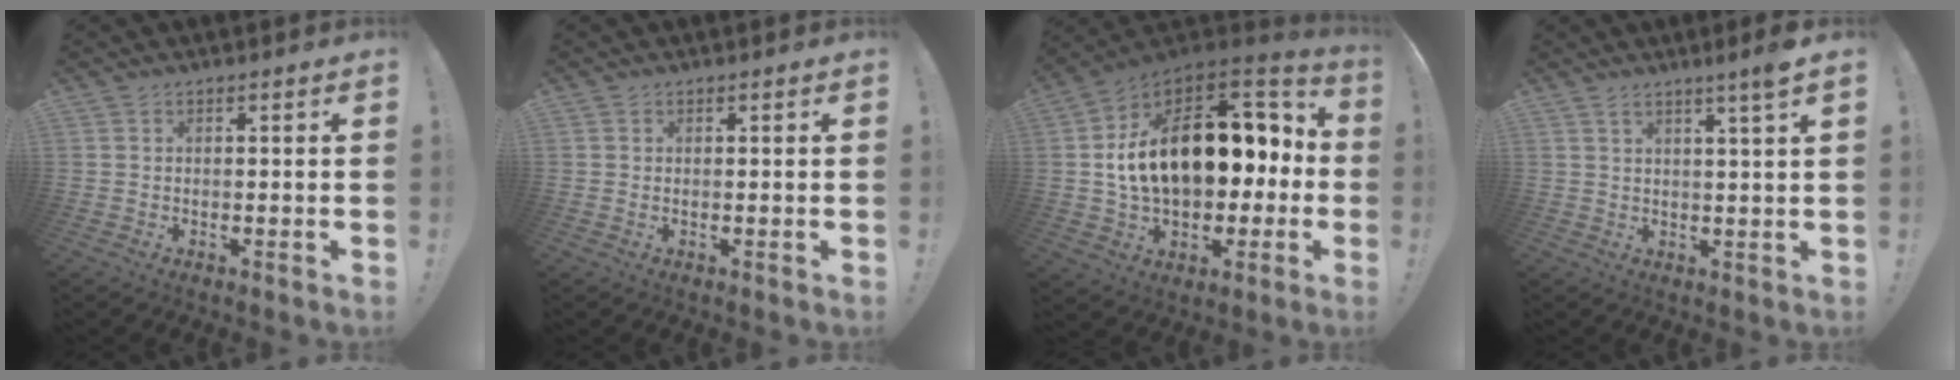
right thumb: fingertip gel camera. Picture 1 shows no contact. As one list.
[{"total": 0.0}, {"total": 24.8, "force": [2.8, 15.1, 19.4], "torque": [-0.320, 0.007, 0.067]}, {"total": 4.9, "force": [2.8, -0.8, 3.9], "torque": [-0.058, -0.018, 0.041]}]